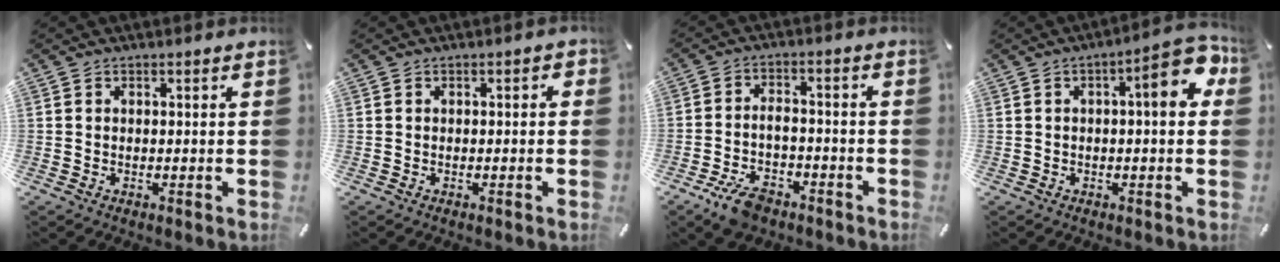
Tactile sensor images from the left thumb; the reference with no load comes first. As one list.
[{"total": 1.0, "force": [-0.5, 0.6, 0.6], "torque": [-0.009, 0.003, -0.011]}, {"total": 7.3, "force": [-4.3, 4.1, 4.4], "torque": [-0.084, 0.021, -0.075]}, {"total": 10.7, "force": [2.8, 3.1, 9.8], "torque": [-0.116, -0.022, 0.036]}]